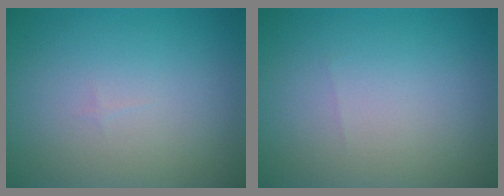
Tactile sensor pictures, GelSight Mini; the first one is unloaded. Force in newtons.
{"total": 0.0}